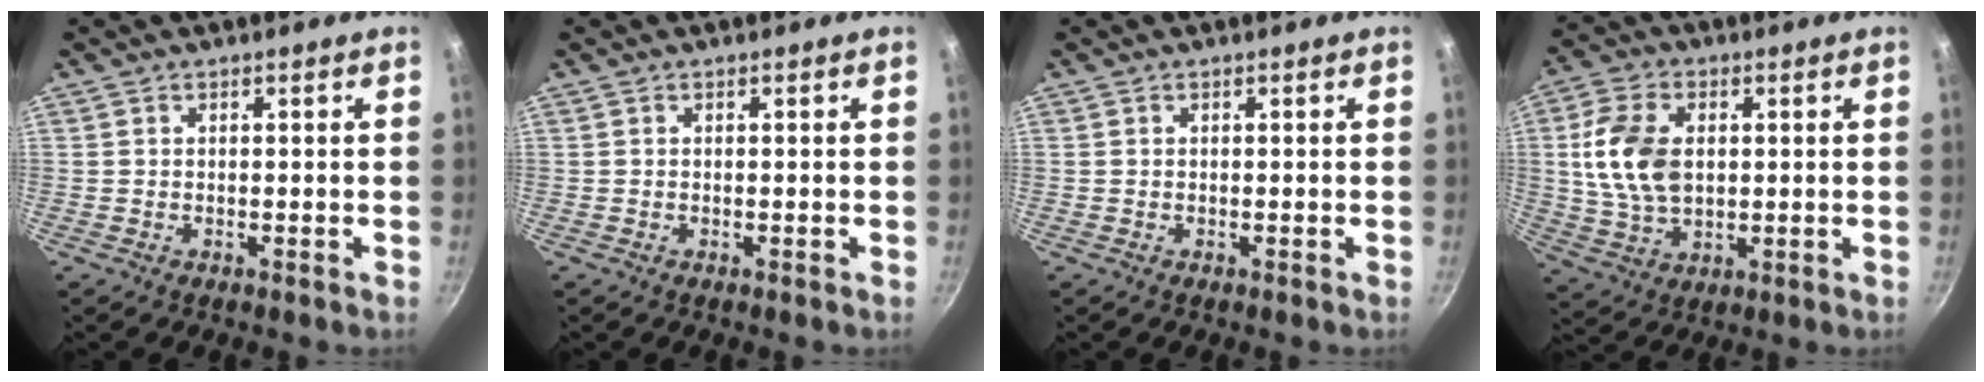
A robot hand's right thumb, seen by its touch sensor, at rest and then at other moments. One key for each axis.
{"total": 0.0}
{"total": 0.0}
{"total": 12.5, "fx": 1.5, "fy": 8.3, "fz": 9.2, "tx": -0.163, "ty": -0.002, "tz": 0.031}